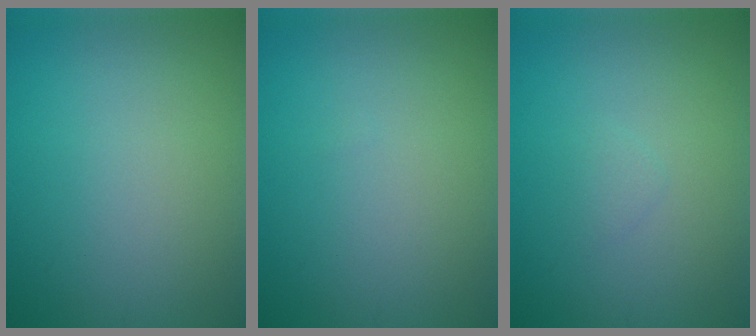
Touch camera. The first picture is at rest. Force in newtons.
{"total": 0.0}
{"total": 0.6, "press": 0.6, "slide": 0.0}